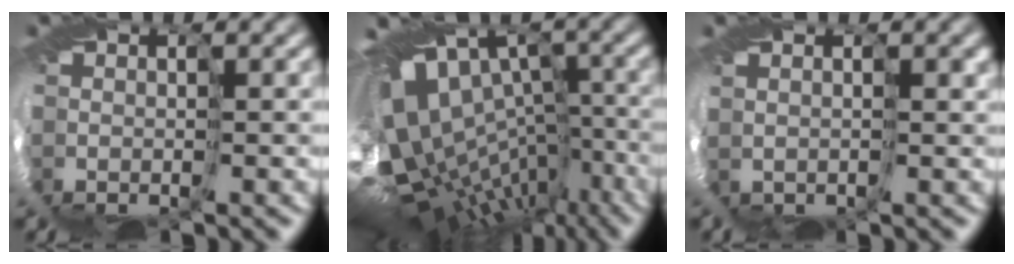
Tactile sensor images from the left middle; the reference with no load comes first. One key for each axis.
{"total": 13.6, "fx": -3.0, "fy": 8.8, "fz": 9.9, "tx": -0.186, "ty": 0.023, "tz": 0.002}
{"total": 0.7, "fx": 0.6, "fy": 0.1, "fz": 0.2, "tx": 0.000, "ty": 0.011, "tz": 0.016}